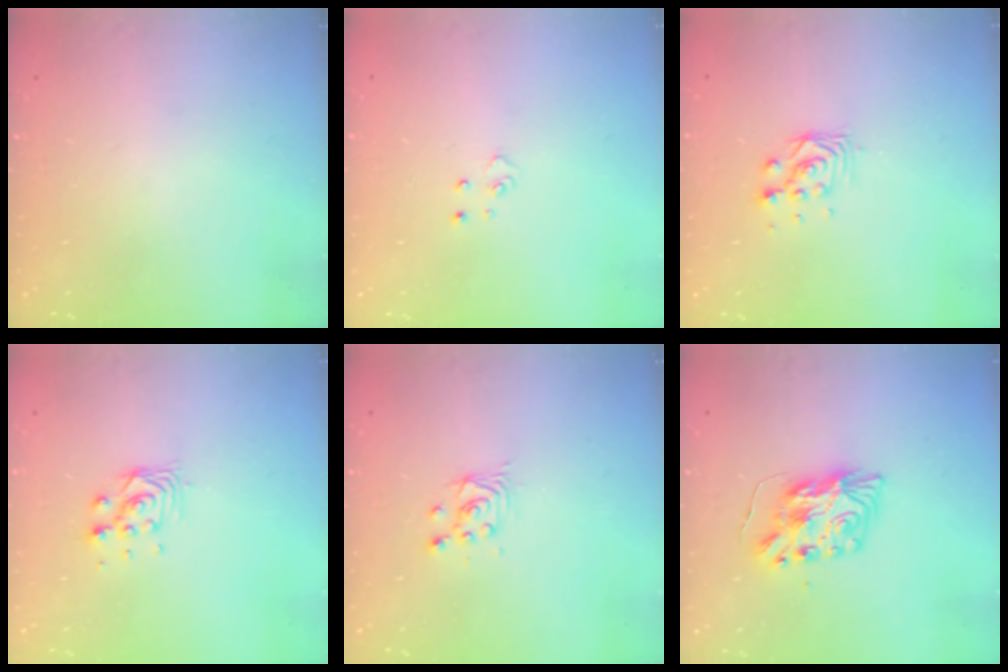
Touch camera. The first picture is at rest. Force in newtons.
{"total": 4.0, "press": 4.0, "slide": 0.4}
{"total": 4.2, "press": 4.2, "slide": 0.3}
{"total": 3.9, "press": 3.8, "slide": 0.8}
{"total": 2.6, "press": 2.6, "slide": 0.1}
{"total": 9.5, "press": 9.5, "slide": 0.4}